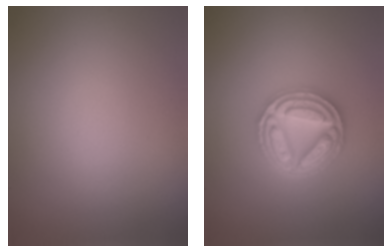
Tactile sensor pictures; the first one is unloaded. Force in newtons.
{"total": 4.5, "press": 4.4, "slide": 0.7}